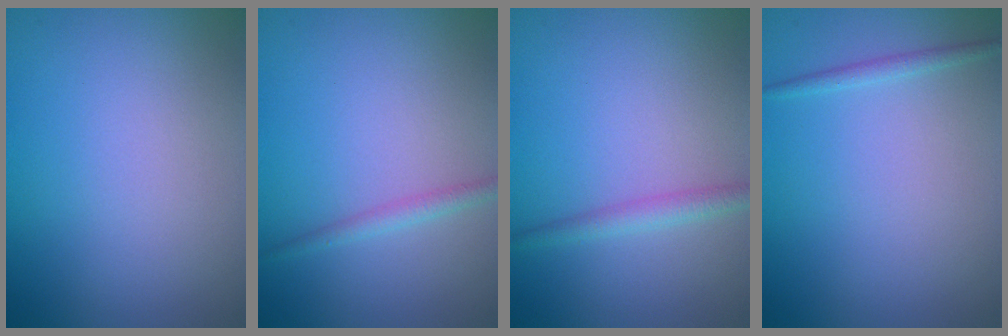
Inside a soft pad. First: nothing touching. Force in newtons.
{"total": 1.3, "press": 1.3, "slide": 0.1}
{"total": 1.7, "press": 1.7, "slide": 0.0}
{"total": 0.9, "press": 0.9, "slide": 0.1}